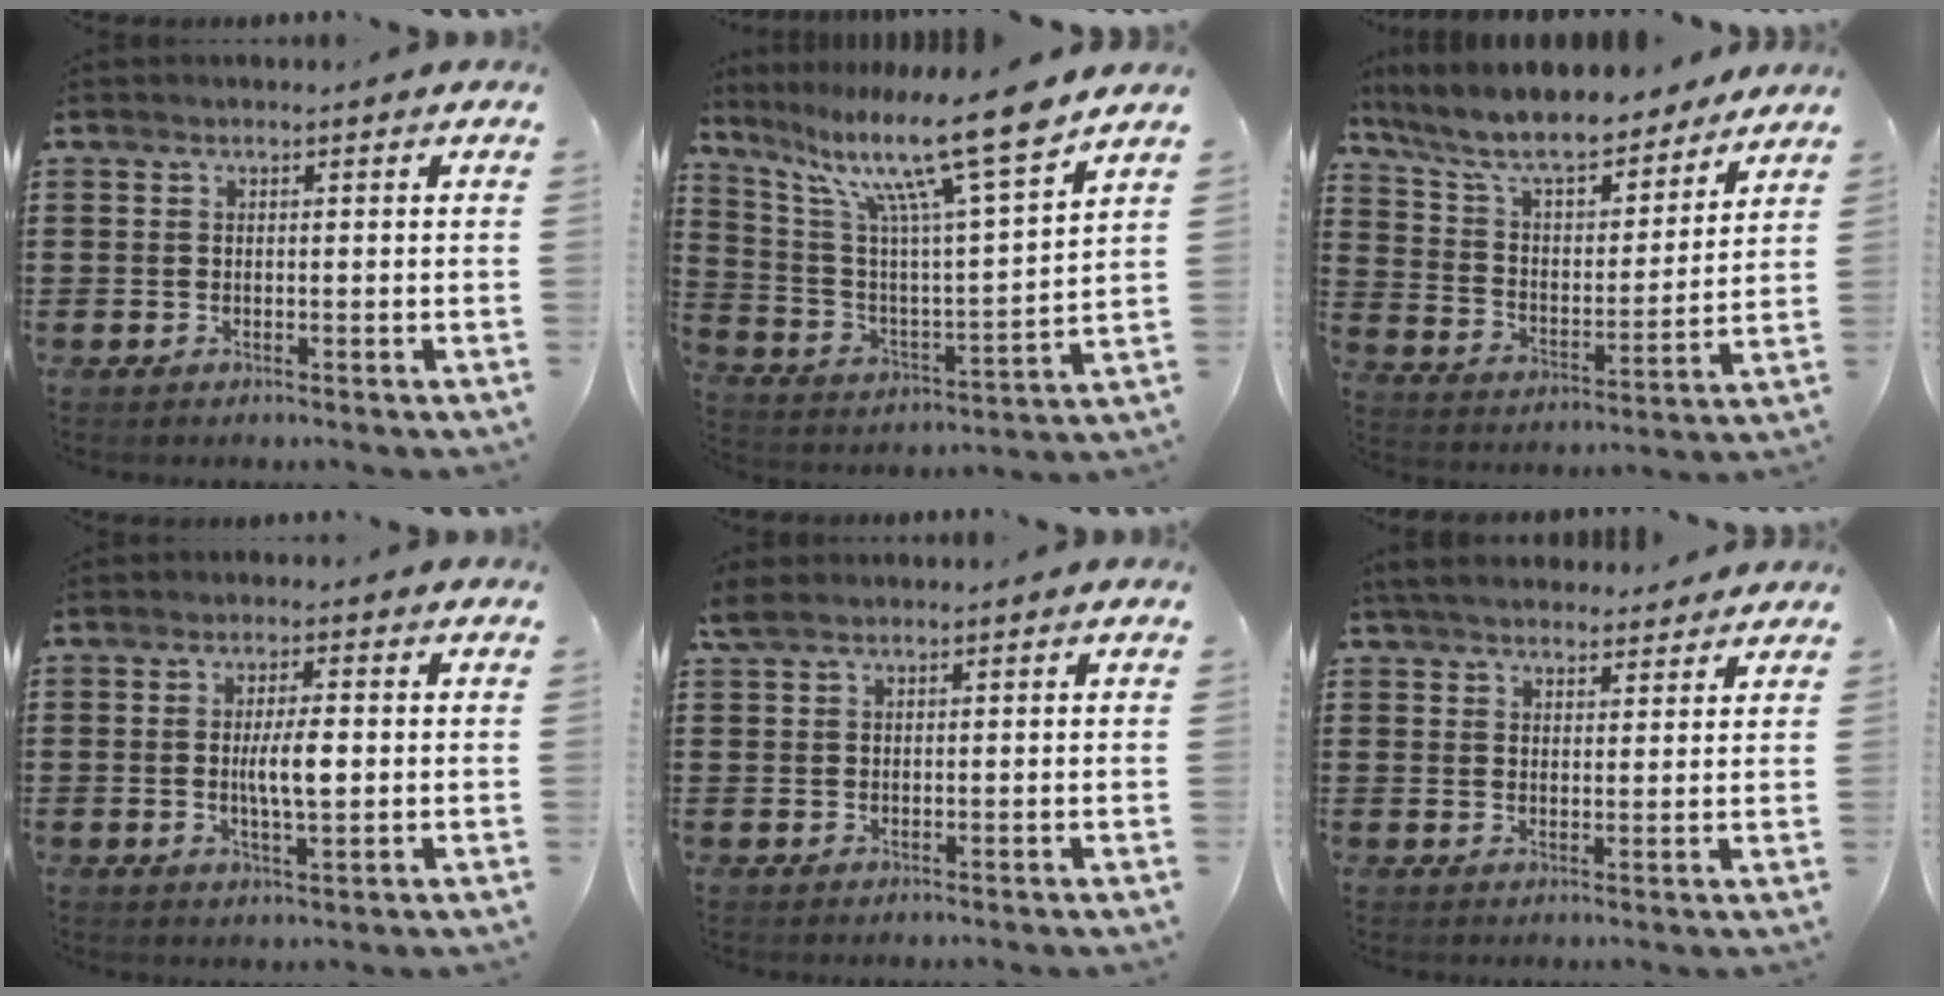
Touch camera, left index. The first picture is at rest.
{"total": 14.5, "force": [10.7, 0.3, 9.7], "torque": [-0.204, -0.064, 0.170]}
{"total": 9.6, "force": [8.6, 1.6, 4.1], "torque": [-0.115, -0.051, 0.149]}
{"total": 5.2, "force": [0.1, 1.3, 5.0], "torque": [-0.097, 0.000, -0.003]}
{"total": 1.9, "force": [1.3, 0.7, 1.2], "torque": [-0.028, 0.004, 0.025]}
{"total": 4.6, "force": [4.3, 1.1, 1.4], "torque": [-0.040, -0.007, 0.081]}